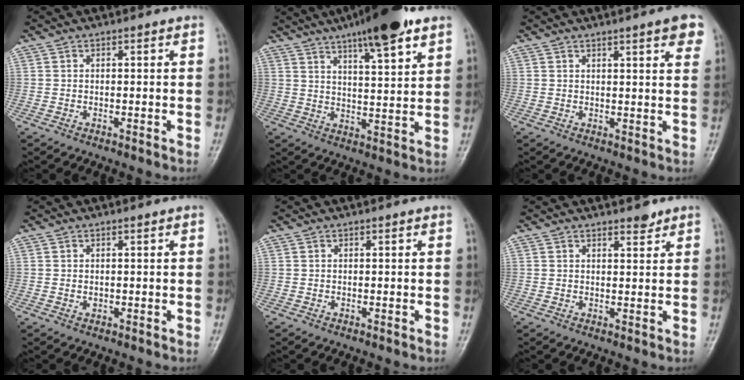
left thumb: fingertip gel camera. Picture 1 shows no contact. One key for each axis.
{"total": 14.3, "fx": 9.2, "fy": 3.0, "fz": 10.5, "tx": -0.147, "ty": -0.036, "tz": 0.142}
{"total": 6.0, "fx": 3.6, "fy": 1.0, "fz": 4.7, "tx": -0.046, "ty": -0.011, "tz": 0.044}
{"total": 0.8, "fx": 0.1, "fy": 0.6, "fz": 0.6, "tx": -0.008, "ty": 0.003, "tz": 0.005}
{"total": 0.0}
{"total": 2.1, "fx": 1.7, "fy": 0.7, "fz": 0.8, "tx": -0.002, "ty": -0.012, "tz": 0.024}